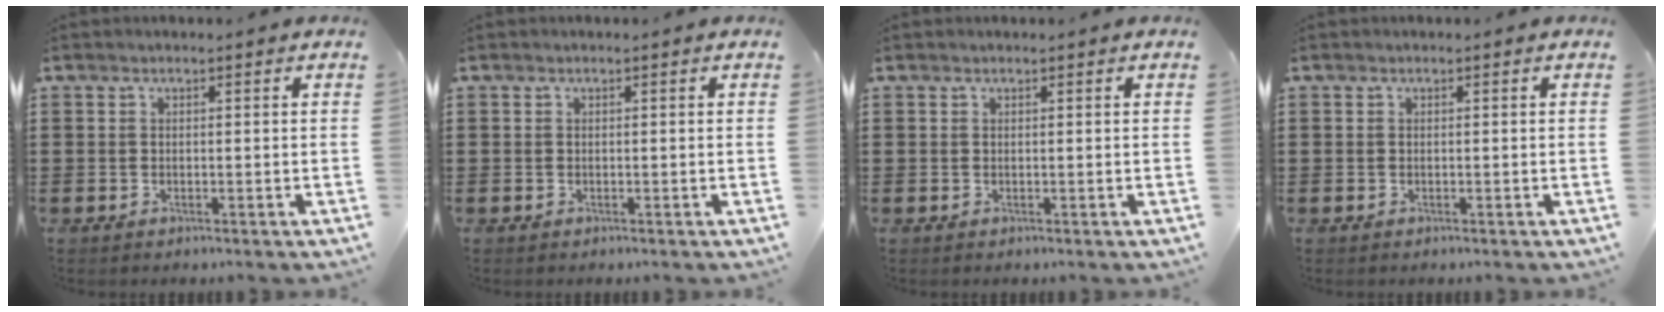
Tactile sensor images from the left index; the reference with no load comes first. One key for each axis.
{"total": 0.0}
{"total": 0.0}
{"total": 0.0}